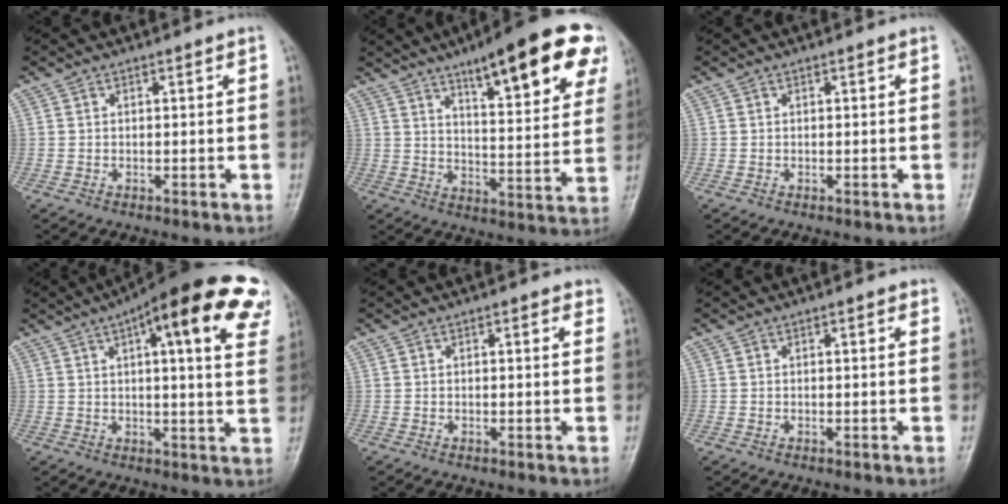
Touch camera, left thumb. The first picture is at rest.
{"total": 21.0, "force": [11.4, 5.5, 16.8], "torque": [-0.198, -0.030, 0.160]}
{"total": 0.0}
{"total": 22.8, "force": [11.6, 6.1, 18.7], "torque": [-0.238, -0.001, 0.137]}
{"total": 1.5, "force": [0.8, 0.5, 1.2], "torque": [-0.014, -0.001, 0.007]}
{"total": 1.1, "force": [0.5, 0.3, 0.9], "torque": [-0.014, 0.001, 0.004]}